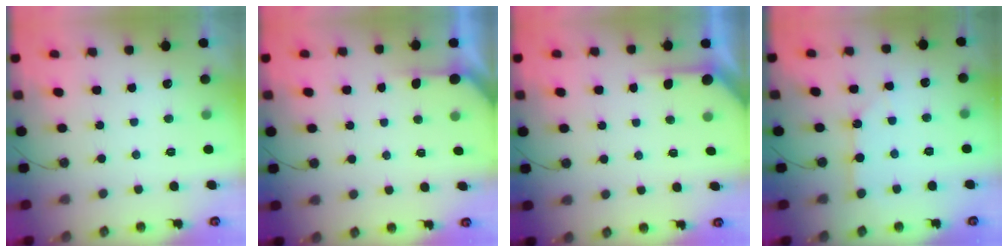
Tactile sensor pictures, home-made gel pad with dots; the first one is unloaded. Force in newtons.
{"total": 1.6, "press": 1.6, "slide": 0.2}
{"total": 2.6, "press": 2.6, "slide": 0.3}
{"total": 2.6, "press": 2.6, "slide": 0.1}